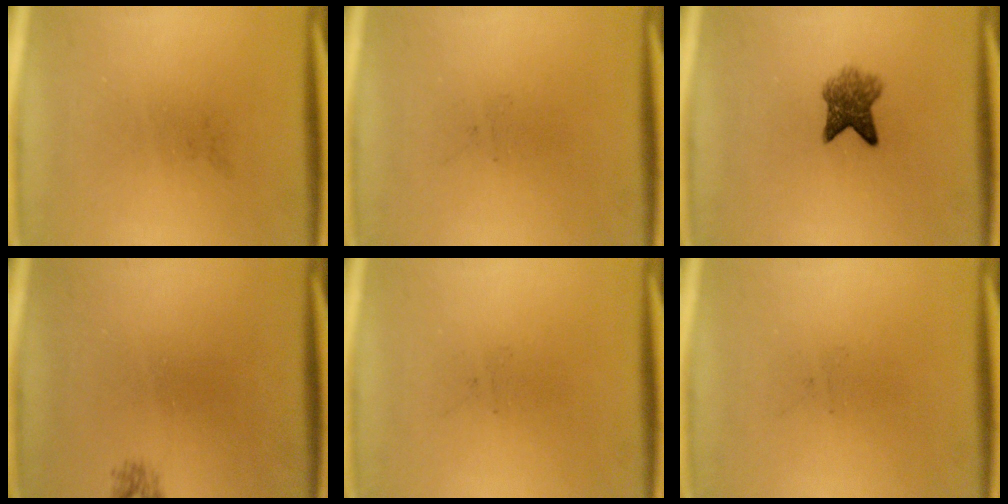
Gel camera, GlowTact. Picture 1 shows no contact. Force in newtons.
{"total": 0.0}
{"total": 4.7}
{"total": 0.9}
{"total": 0.0}
{"total": 0.0}